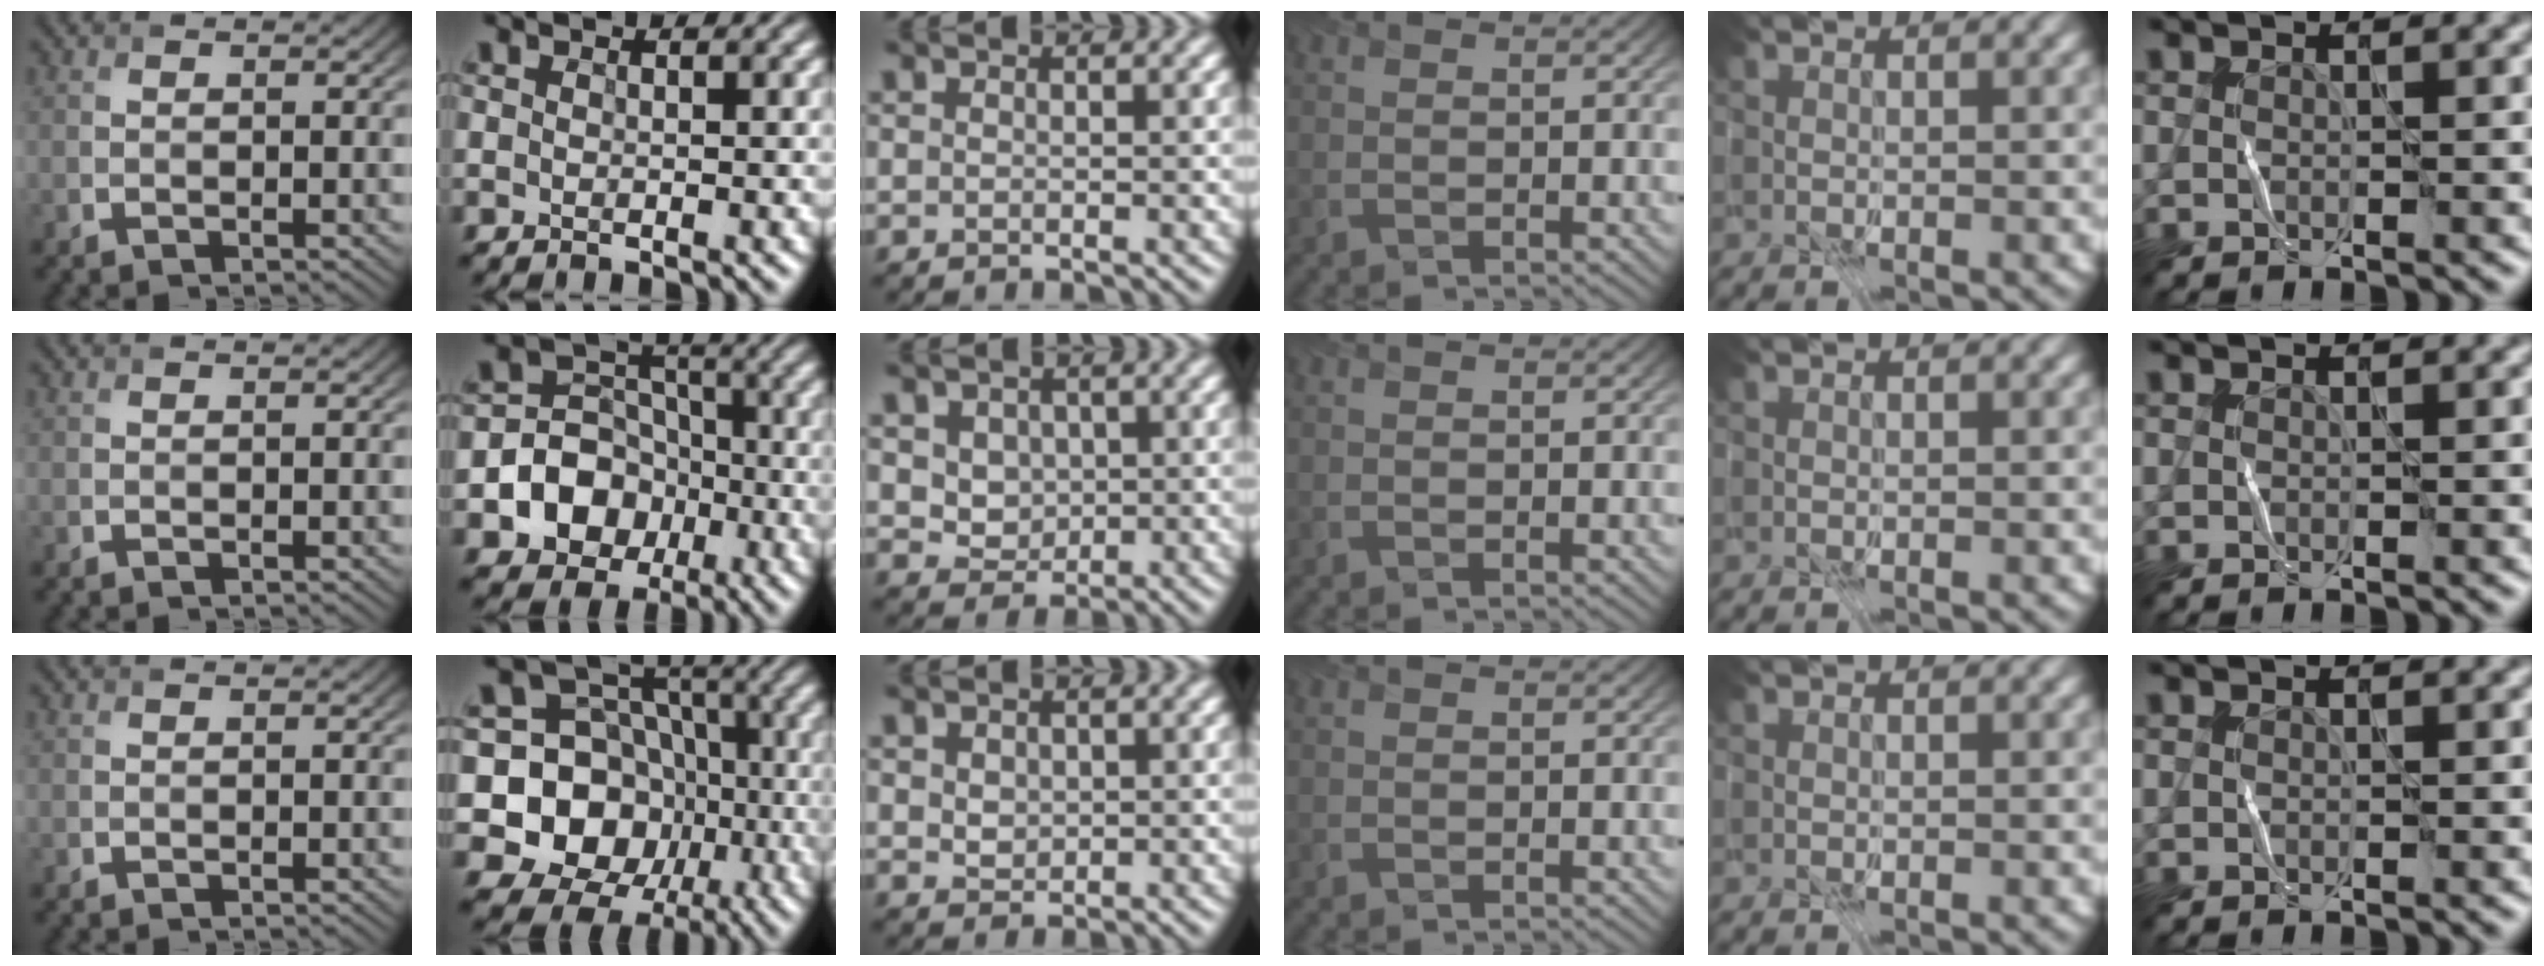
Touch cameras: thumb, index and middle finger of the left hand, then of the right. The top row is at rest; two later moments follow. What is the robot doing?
{"motion": "fold", "object": "file"}